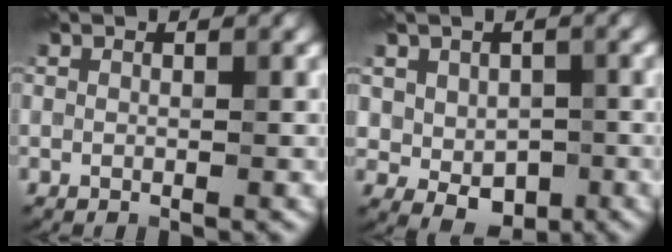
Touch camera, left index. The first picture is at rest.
{"total": 4.2, "force": [-0.2, 3.2, 2.6], "torque": [-0.049, -0.013, 0.002]}